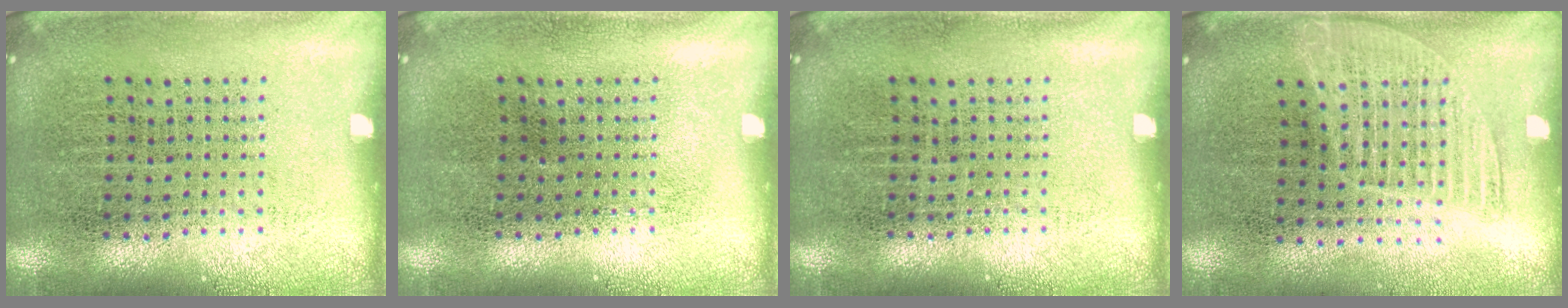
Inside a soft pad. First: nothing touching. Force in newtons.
{"total": 0.0}
{"total": 0.0}
{"total": 1.3, "press": 1.1, "slide": 0.5}